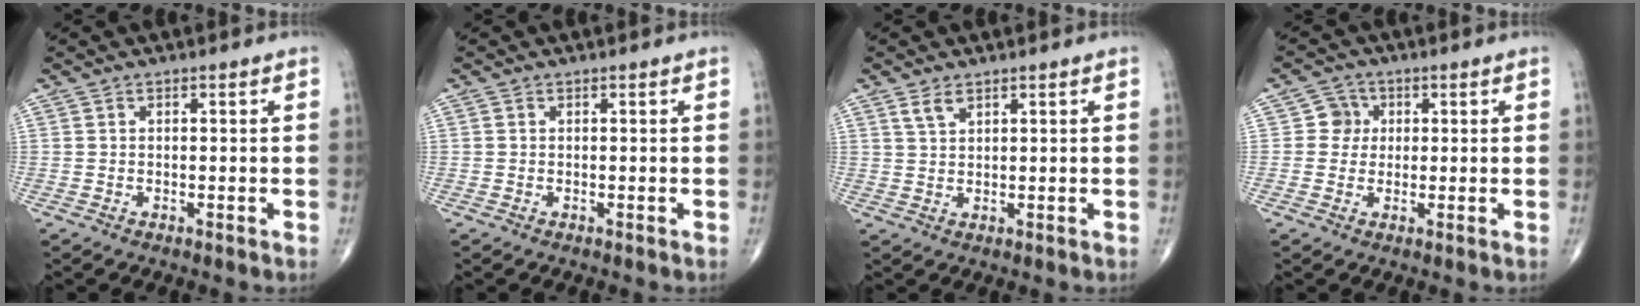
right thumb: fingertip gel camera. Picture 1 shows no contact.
{"total": 0.0}
{"total": 2.6, "force": [1.8, 1.2, 1.5], "torque": [-0.029, -0.005, 0.040]}
{"total": 3.8, "force": [0.6, 3.6, 0.8], "torque": [0.014, 0.006, 0.000]}